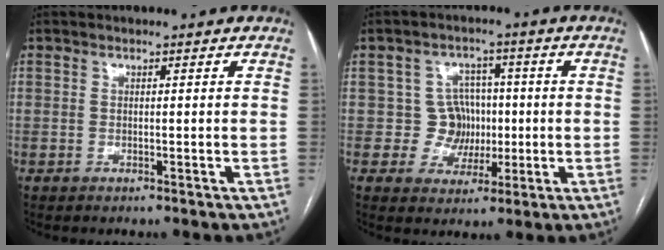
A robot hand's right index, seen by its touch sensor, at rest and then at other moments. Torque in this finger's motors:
{"motor_torque": [0.40, 0.06, -0.01, 0.00]}